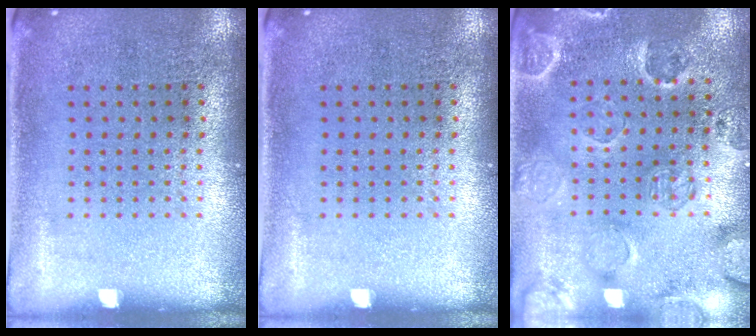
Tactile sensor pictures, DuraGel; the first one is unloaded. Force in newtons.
{"total": 0.0}
{"total": 2.4, "press": 2.1, "slide": 1.1}